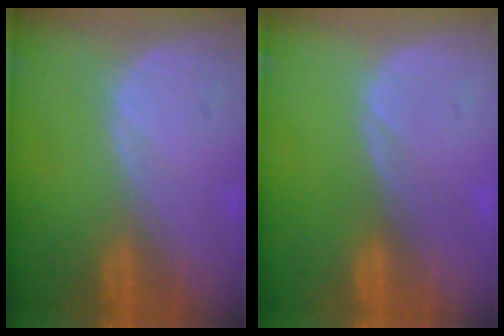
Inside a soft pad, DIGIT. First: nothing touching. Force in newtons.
{"total": 0.0}